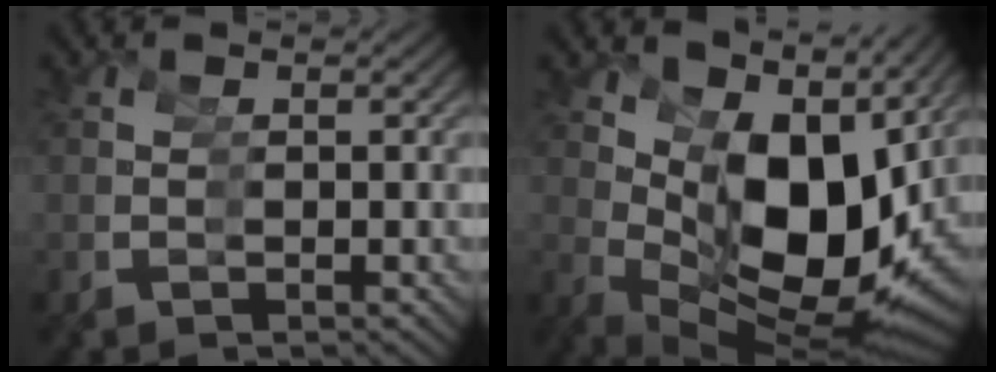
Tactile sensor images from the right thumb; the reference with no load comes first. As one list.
[{"total": 16.0, "force": [0.0, 9.5, 12.9], "torque": [-0.234, -0.044, 0.034]}]